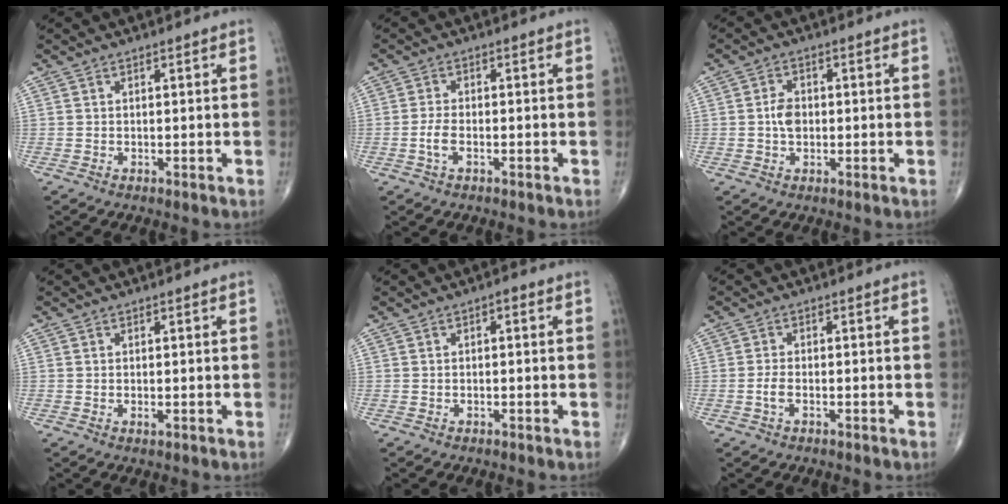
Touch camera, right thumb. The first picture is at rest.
{"total": 2.7, "force": [-0.9, 1.2, 2.3], "torque": [-0.054, 0.007, -0.019]}
{"total": 3.5, "force": [-0.2, 2.4, 2.5], "torque": [-0.042, 0.005, -0.008]}
{"total": 0.6, "force": [-0.1, 0.2, 0.5], "torque": [-0.012, -0.002, -0.003]}
{"total": 0.8, "force": [0.0, 0.5, 0.6], "torque": [-0.003, 0.008, -0.006]}
{"total": 1.9, "force": [-0.7, 0.8, 1.5], "torque": [-0.036, 0.004, -0.015]}